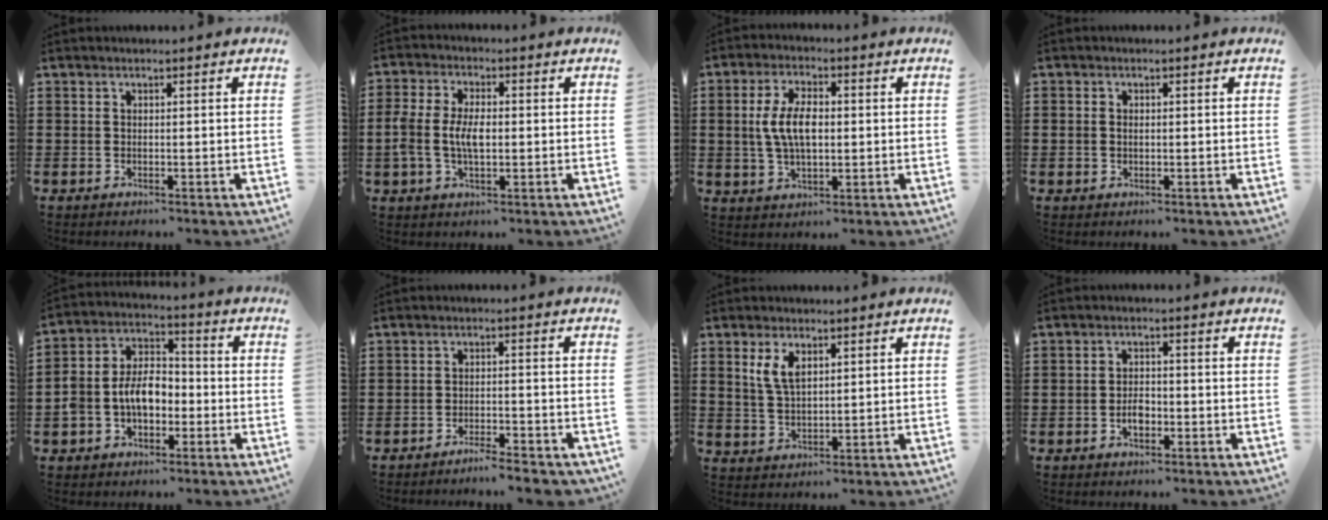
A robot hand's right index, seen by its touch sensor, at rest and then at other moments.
{"total": 5.9, "force": [-0.6, 3.0, 5.1], "torque": [-0.123, -0.002, -0.018]}
{"total": 7.1, "force": [0.3, 3.5, 6.2], "torque": [-0.141, 0.005, -0.002]}
{"total": 1.1, "force": [0.0, 0.9, 0.7], "torque": [-0.016, 0.006, -0.001]}
{"total": 7.1, "force": [-1.8, 5.0, 4.7], "torque": [-0.108, 0.012, -0.037]}
{"total": 3.1, "force": [-3.0, 0.0, 1.0], "torque": [-0.018, 0.003, -0.060]}
{"total": 4.4, "force": [2.0, 2.2, 3.3], "torque": [-0.074, 0.007, 0.035]}
{"total": 2.9, "force": [-1.1, 1.7, 2.1], "torque": [-0.041, 0.004, -0.020]}